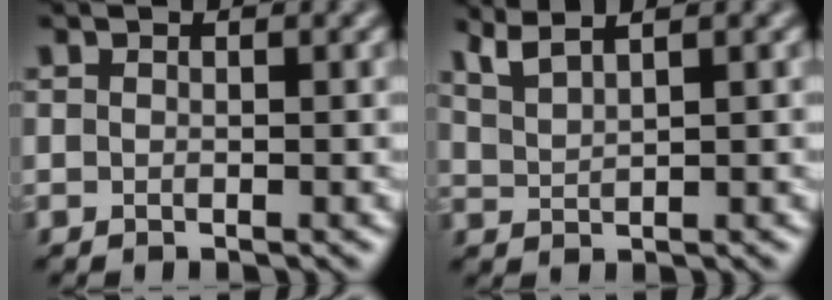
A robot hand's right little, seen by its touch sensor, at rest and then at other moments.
{"total": 3.2, "force": [2.4, -2.0, -0.8], "torque": [0.007, 0.004, 0.046]}